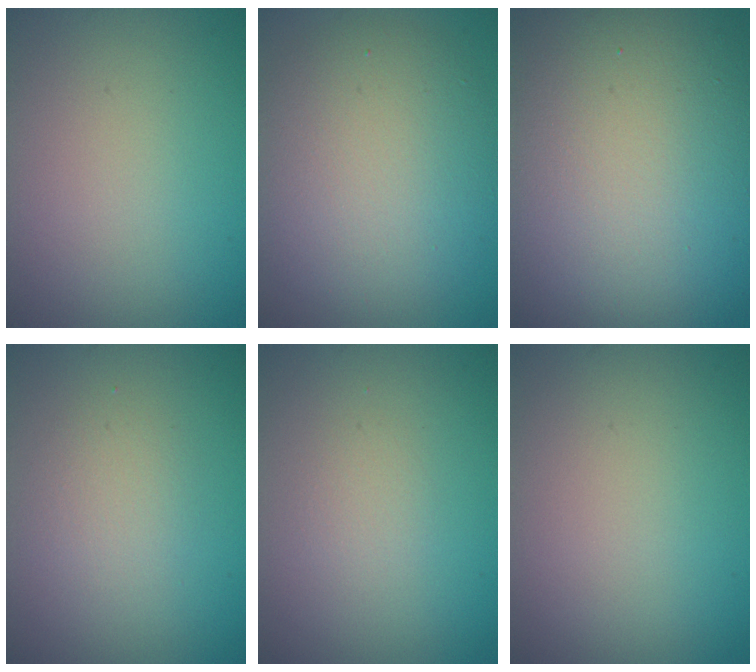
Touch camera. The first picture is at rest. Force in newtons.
{"total": 8.1, "press": 8.0, "slide": 0.6}
{"total": 18.9, "press": 18.9, "slide": 1.0}
{"total": 1.8, "press": 1.8, "slide": 0.1}
{"total": 1.0, "press": 0.9, "slide": 0.1}
{"total": 0.0}